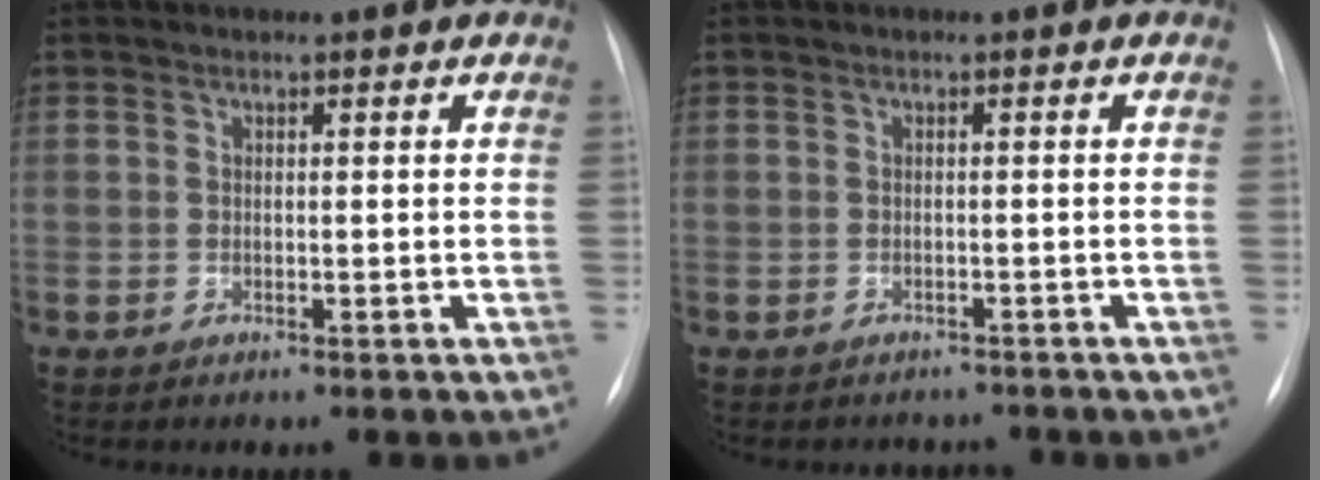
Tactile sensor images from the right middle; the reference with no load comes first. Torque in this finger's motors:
{"motor_torque": [-0.01, -0.12, -0.03, -0.06]}